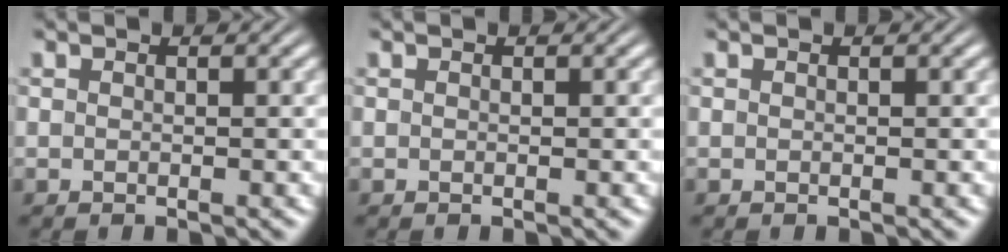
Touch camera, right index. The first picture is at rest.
{"total": 0.0}
{"total": 0.0}